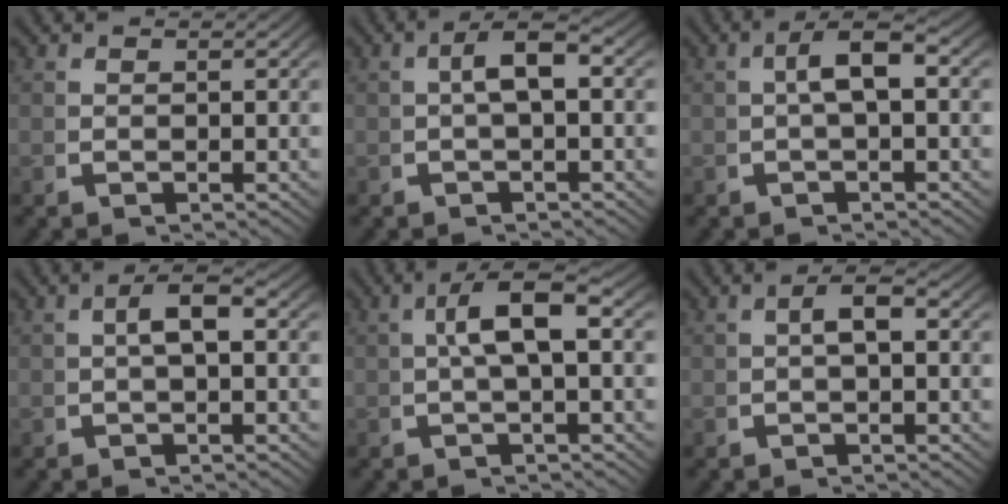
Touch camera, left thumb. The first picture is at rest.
{"total": 3.3, "force": [0.0, 1.4, 3.0], "torque": [-0.056, 0.006, -0.001]}
{"total": 3.7, "force": [0.1, 1.5, 3.4], "torque": [-0.062, 0.007, -0.001]}
{"total": 2.9, "force": [0.0, 1.2, 2.6], "torque": [-0.048, 0.006, -0.001]}
{"total": 5.6, "force": [0.6, 2.1, 5.1], "torque": [-0.092, 0.011, 0.002]}
{"total": 2.3, "force": [-0.2, 1.0, 2.0], "torque": [-0.038, 0.004, -0.004]}